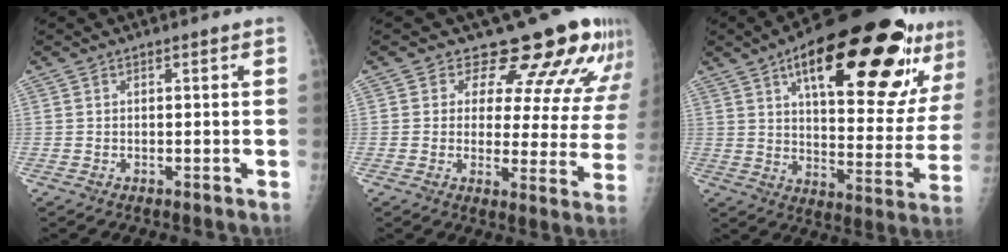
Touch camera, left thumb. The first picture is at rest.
{"total": 16.4, "force": [13.3, 6.9, 6.7], "torque": [-0.028, -0.078, 0.143]}
{"total": 30.7, "force": [16.8, 10.3, 23.5], "torque": [-0.304, -0.034, 0.246]}